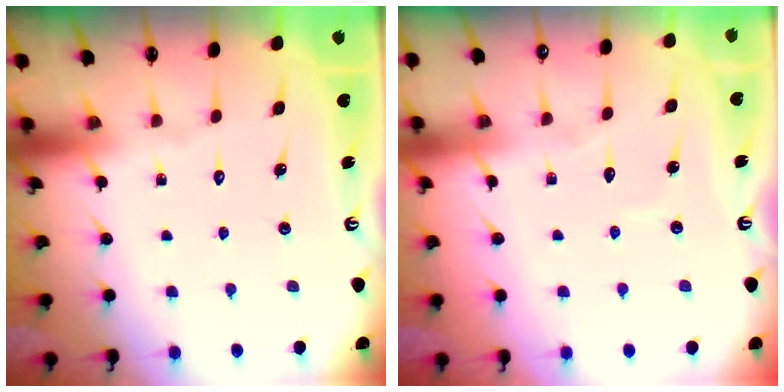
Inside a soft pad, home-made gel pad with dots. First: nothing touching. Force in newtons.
{"total": 3.5, "press": 3.5, "slide": 0.4}